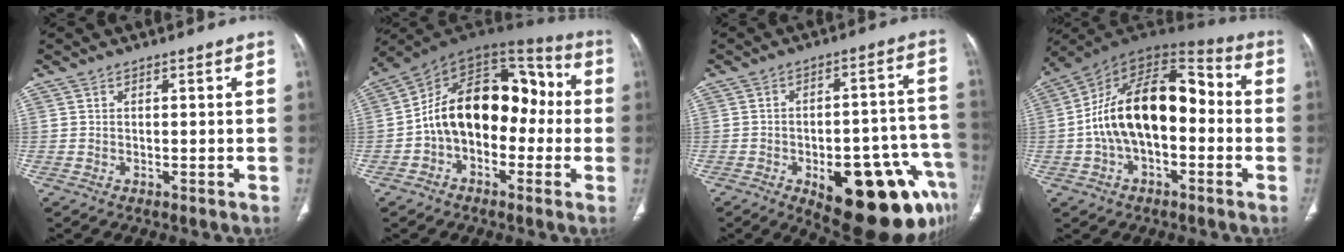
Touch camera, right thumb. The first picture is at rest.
{"total": 19.1, "force": [-1.4, 12.7, 14.2], "torque": [-0.184, 0.064, -0.035]}
{"total": 23.7, "force": [-10.6, 9.9, 18.7], "torque": [-0.167, 0.054, -0.126]}
{"total": 20.2, "force": [-1.4, 11.6, 16.5], "torque": [-0.264, 0.054, -0.029]}